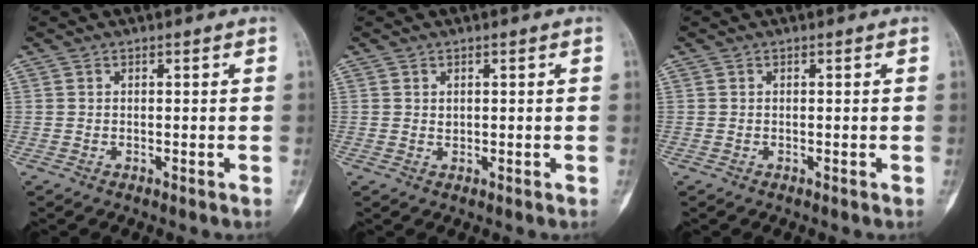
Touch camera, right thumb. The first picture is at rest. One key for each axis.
{"total": 0.6, "fx": 0.2, "fy": 0.4, "fz": 0.3, "tx": -0.001, "ty": -0.001, "tz": 0.006}
{"total": 0.0}